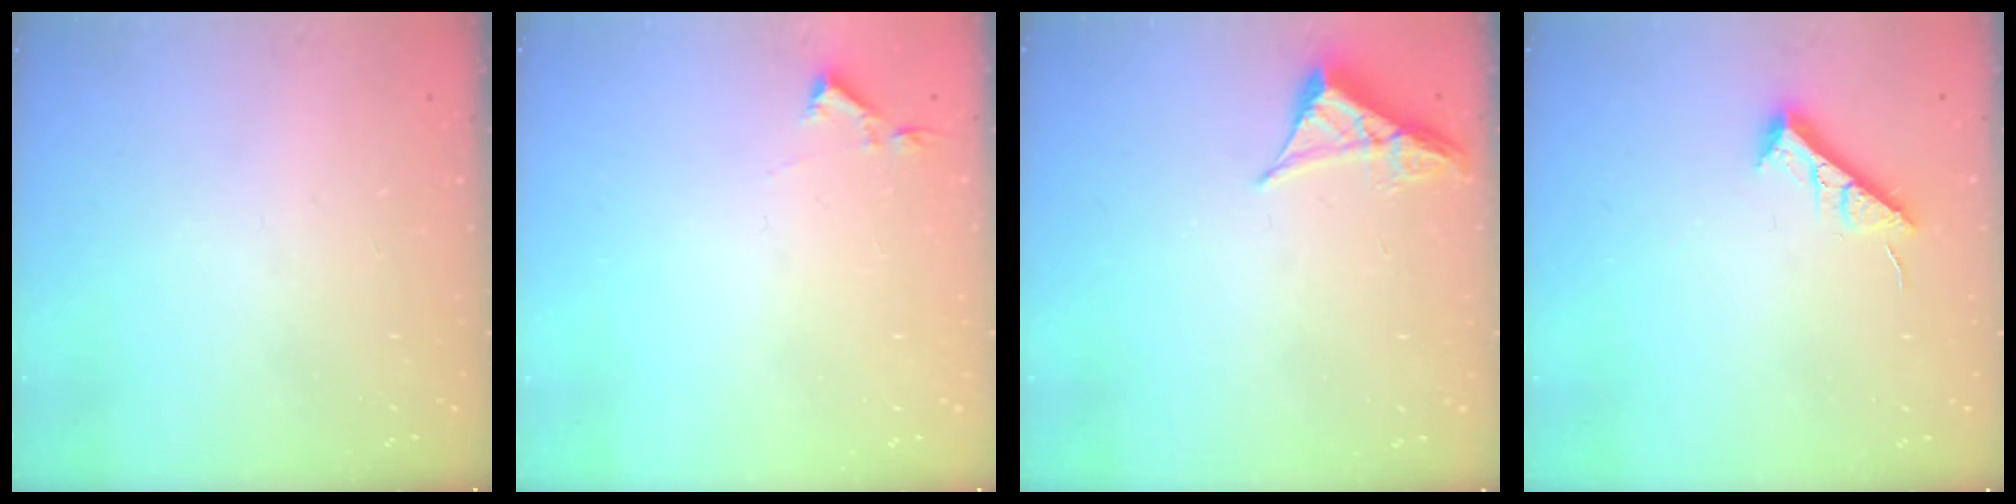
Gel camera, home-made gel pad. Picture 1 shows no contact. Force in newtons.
{"total": 2.9, "press": 2.9, "slide": 0.5}
{"total": 4.8, "press": 4.8, "slide": 0.7}
{"total": 7.3, "press": 7.3, "slide": 0.6}